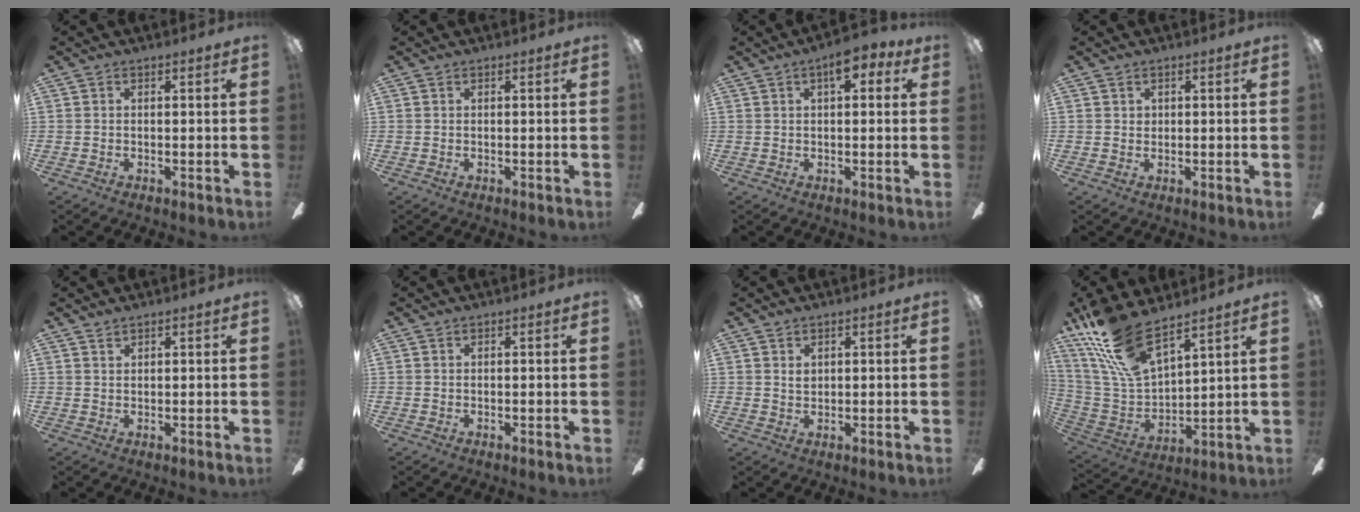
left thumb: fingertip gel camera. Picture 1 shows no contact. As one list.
[{"total": 0.0}, {"total": 5.8, "force": [2.7, 2.6, 4.4], "torque": [-0.057, -0.002, 0.041]}, {"total": 1.1, "force": [0.7, 0.9, 0.1], "torque": [-0.002, 0.003, 0.014]}, {"total": 1.3, "force": [1.2, 0.3, 0.0], "torque": [0.000, -0.001, 0.024]}, {"total": 0.0}, {"total": 1.9, "force": [1.1, 1.2, 1.0], "torque": [-0.014, -0.003, 0.019]}, {"total": 18.4, "force": [13.5, 6.3, 10.8], "torque": [-0.262, -0.083, 0.240]}]